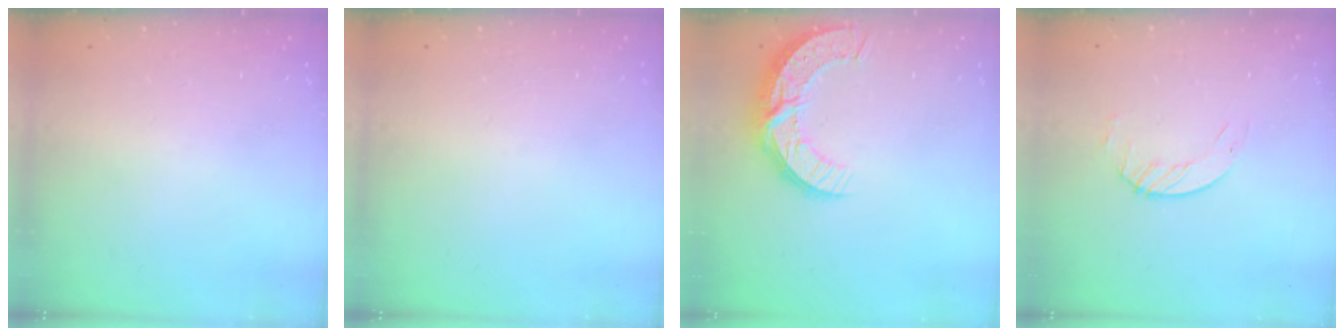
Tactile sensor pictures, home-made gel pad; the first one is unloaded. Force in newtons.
{"total": 0.0}
{"total": 10.2, "press": 10.2, "slide": 0.8}
{"total": 1.7, "press": 1.7, "slide": 0.2}